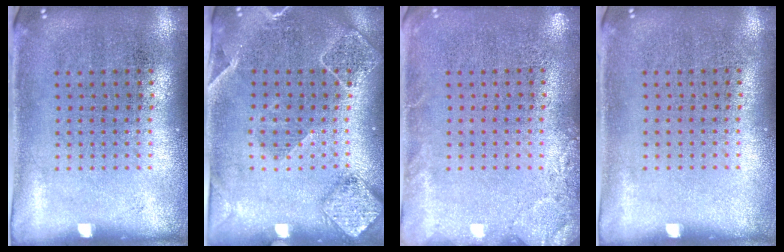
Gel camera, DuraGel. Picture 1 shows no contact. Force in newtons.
{"total": 1.8, "press": 1.7, "slide": 0.5}
{"total": 1.9, "press": 1.8, "slide": 0.3}
{"total": 0.0}